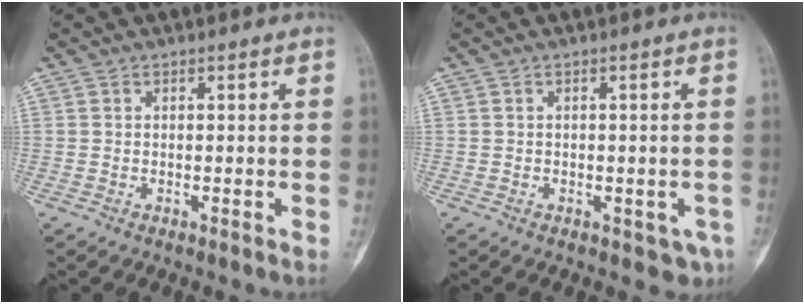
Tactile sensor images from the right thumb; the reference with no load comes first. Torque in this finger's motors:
{"motor_torque": [-0.39, 0.28, 0.22, 0.01, 0.04]}